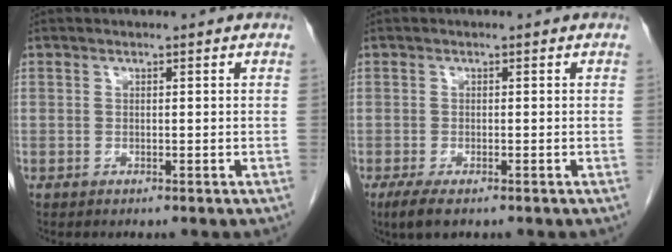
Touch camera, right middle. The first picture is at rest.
{"total": 3.6, "force": [-2.4, 1.0, 2.5], "torque": [-0.050, -0.009, -0.037]}